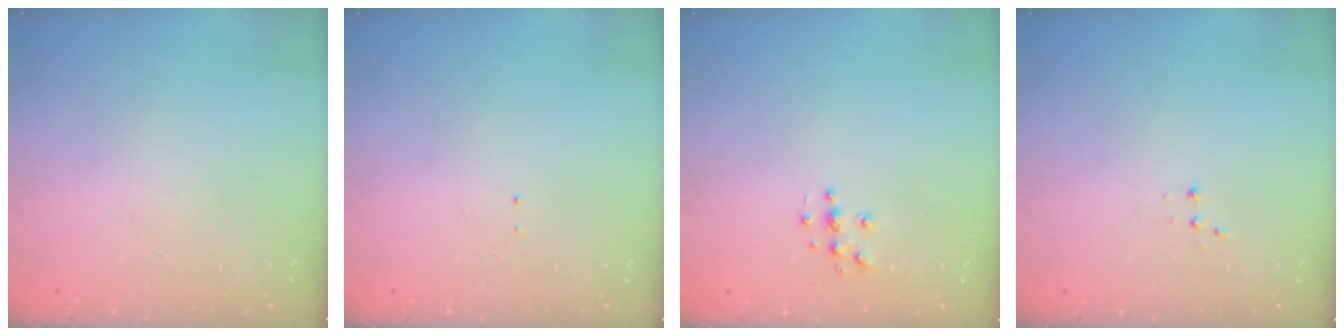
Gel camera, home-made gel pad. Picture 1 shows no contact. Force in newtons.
{"total": 0.7, "press": 0.7, "slide": 0.1}
{"total": 4.6, "press": 4.6, "slide": 0.2}
{"total": 2.8, "press": 2.7, "slide": 0.7}